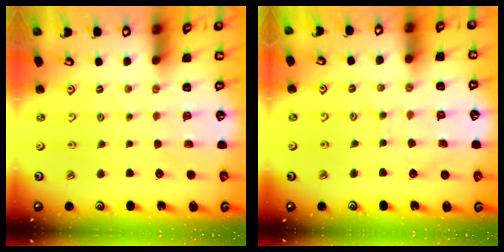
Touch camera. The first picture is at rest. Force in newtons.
{"total": 5.4, "press": 5.4, "slide": 0.1}